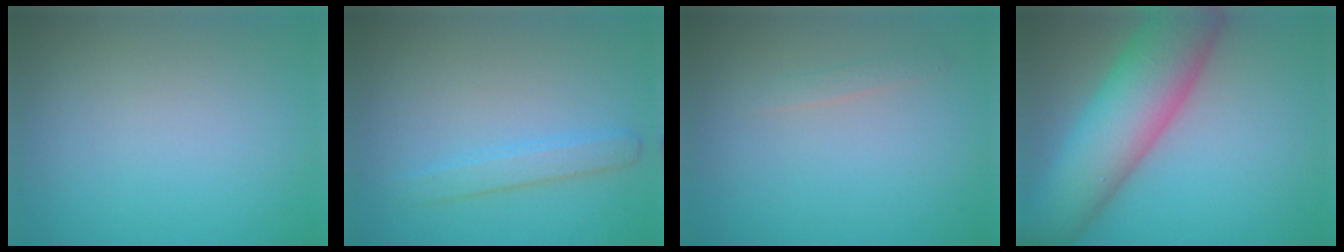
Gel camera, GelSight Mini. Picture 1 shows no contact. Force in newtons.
{"total": 2.0, "press": 2.0, "slide": 0.0}
{"total": 0.8, "press": 0.8, "slide": 0.0}
{"total": 10.3, "press": 10.3, "slide": 0.6}